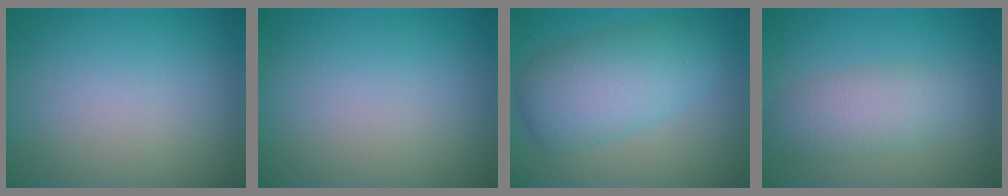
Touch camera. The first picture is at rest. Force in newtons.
{"total": 0.0}
{"total": 6.5, "press": 6.5, "slide": 0.1}
{"total": 3.5, "press": 3.5, "slide": 0.0}